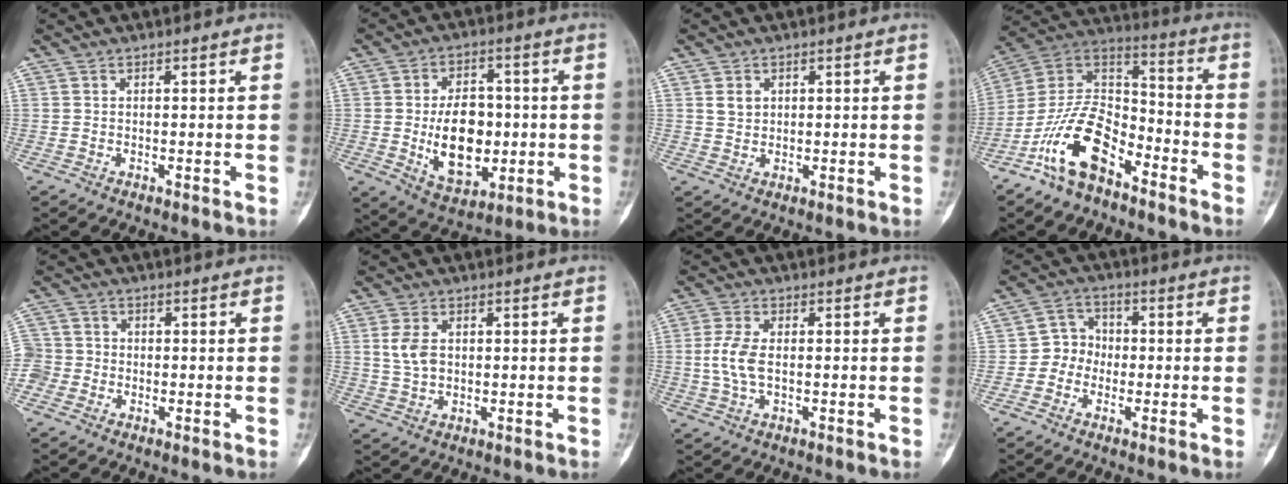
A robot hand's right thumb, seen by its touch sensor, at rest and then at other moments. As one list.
[{"total": 13.8, "force": [-1.3, 9.1, 10.4], "torque": [-0.131, 0.002, -0.009]}, {"total": 2.3, "force": [0.8, 1.8, 1.1], "torque": [-0.012, -0.004, 0.018]}, {"total": 16.0, "force": [-9.4, 8.2, 9.9], "torque": [-0.173, 0.083, -0.184]}, {"total": 5.1, "force": [-1.8, 4.6, 1.1], "torque": [-0.019, 0.013, -0.039]}, {"total": 4.4, "force": [0.8, 2.9, 3.2], "torque": [-0.061, 0.002, 0.019]}, {"total": 5.5, "force": [-0.2, 2.7, 4.7], "torque": [-0.115, 0.005, -0.008]}, {"total": 5.1, "force": [-1.4, 4.6, 1.9], "torque": [0.000, 0.019, -0.041]}]